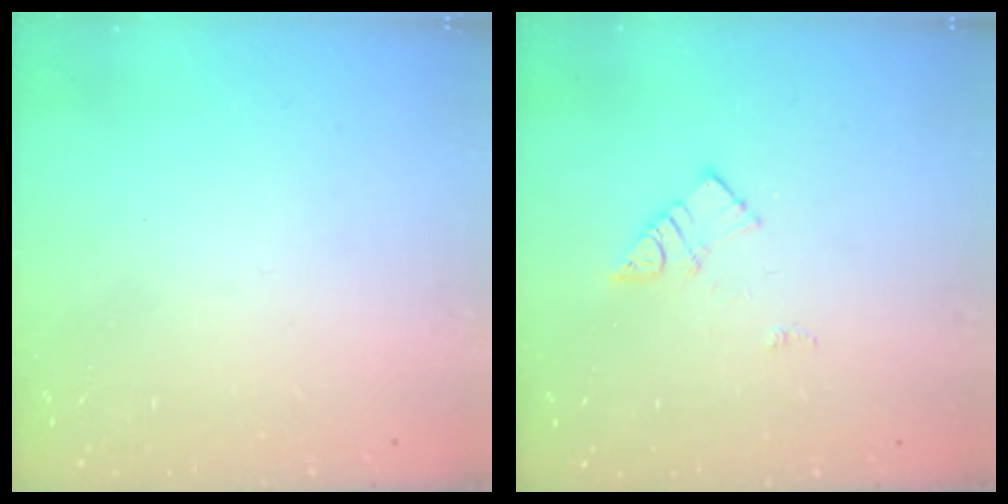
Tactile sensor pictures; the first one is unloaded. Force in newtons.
{"total": 7.9, "press": 7.9, "slide": 0.4}